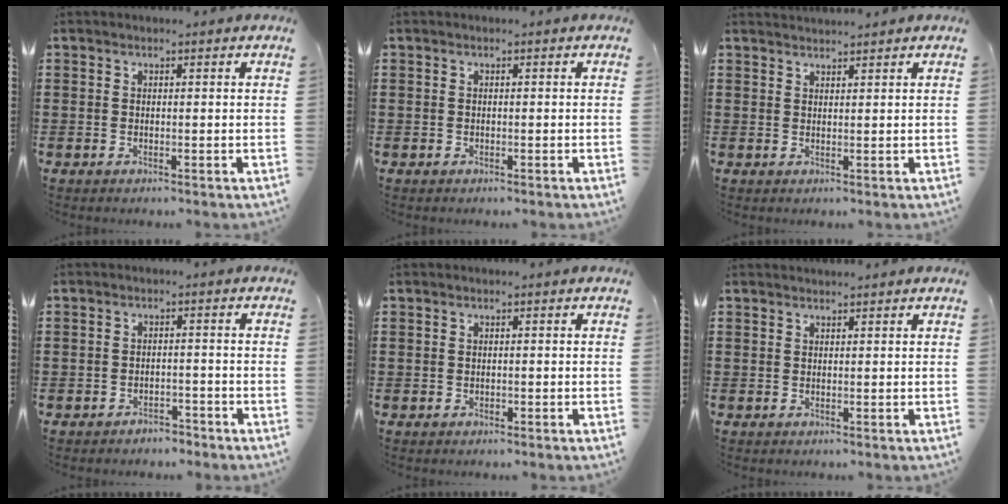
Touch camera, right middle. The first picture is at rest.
{"total": 0.0}
{"total": 1.6, "force": [1.5, -0.1, -0.1], "torque": [-0.003, 0.001, 0.030]}
{"total": 2.0, "force": [-2.0, 0.4, -0.2], "torque": [-0.005, 0.004, -0.046]}
{"total": 0.0}
{"total": 0.8, "force": [0.8, -0.1, 0.0], "torque": [-0.001, -0.002, 0.016]}